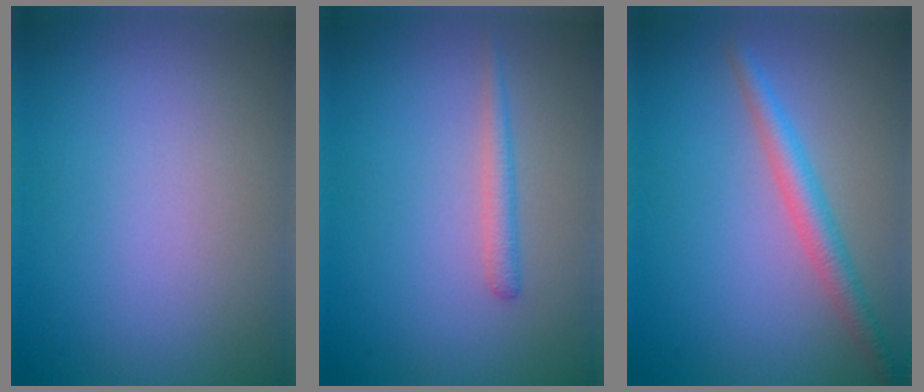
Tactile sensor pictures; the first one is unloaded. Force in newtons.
{"total": 1.5, "press": 1.5, "slide": 0.1}
{"total": 2.9, "press": 2.9, "slide": 0.2}